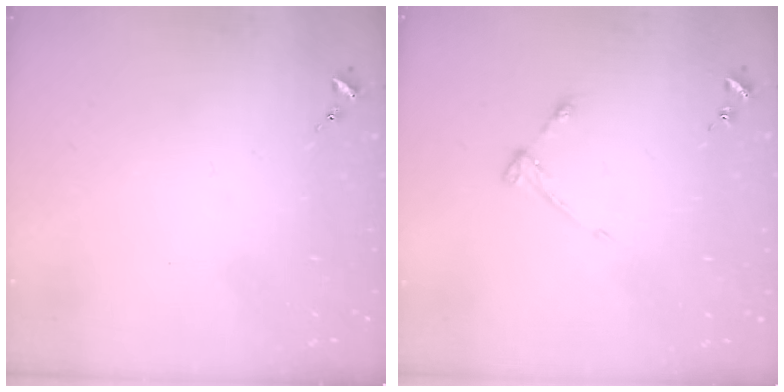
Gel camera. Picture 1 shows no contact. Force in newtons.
{"total": 3.9, "press": 3.9, "slide": 0.6}